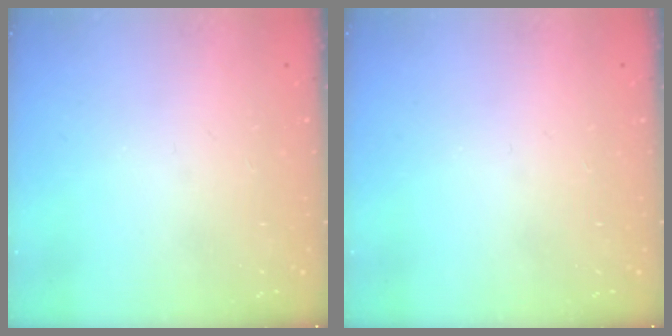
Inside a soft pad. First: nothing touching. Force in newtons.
{"total": 0.0}